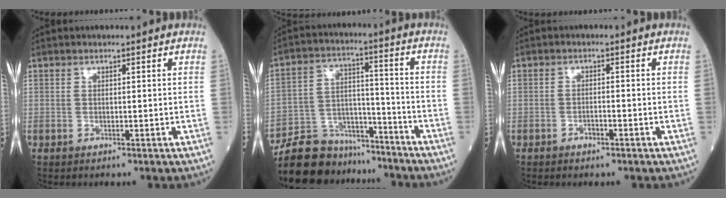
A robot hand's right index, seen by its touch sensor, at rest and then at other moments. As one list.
[{"total": 13.4, "force": [-12.2, 5.2, 2.1], "torque": [-0.038, 0.039, -0.208]}, {"total": 1.6, "force": [-1.0, 0.4, 1.2], "torque": [-0.018, 0.000, -0.017]}]